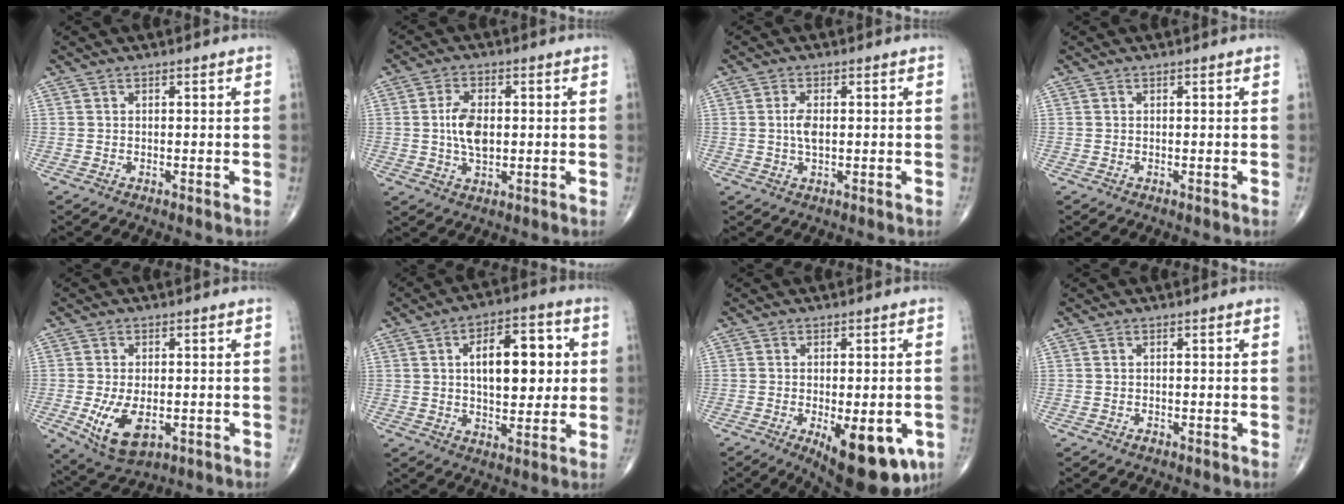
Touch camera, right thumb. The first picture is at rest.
{"total": 6.8, "force": [0.3, 3.8, 5.7], "torque": [-0.104, 0.000, 0.006]}
{"total": 3.3, "force": [0.2, 1.5, 2.9], "torque": [-0.060, 0.000, 0.004]}
{"total": 0.0}
{"total": 9.3, "force": [-2.3, 5.0, 7.5], "torque": [-0.136, -0.010, -0.026]}
{"total": 14.3, "force": [2.4, 7.4, 11.9], "torque": [-0.145, 0.008, 0.036]}
{"total": 15.4, "force": [-5.7, 6.2, 12.9], "torque": [-0.132, -0.007, -0.062]}
{"total": 0.6, "force": [-0.4, 0.3, 0.3], "torque": [-0.004, 0.002, -0.008]}